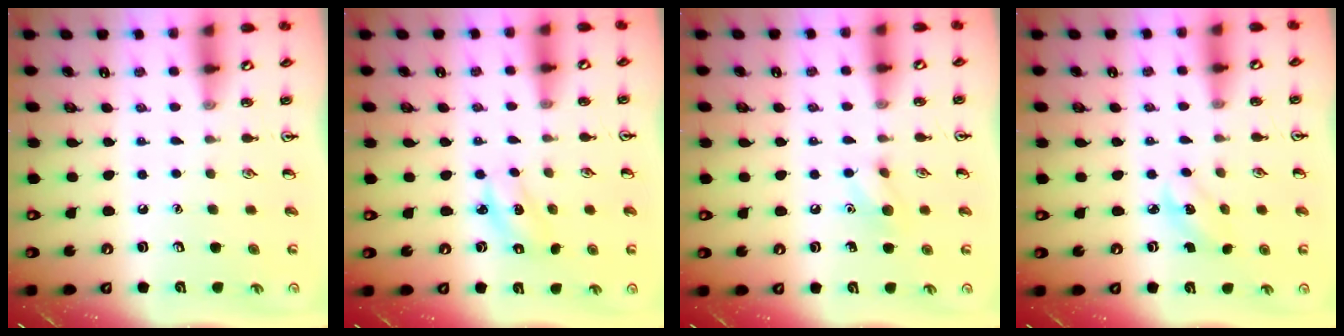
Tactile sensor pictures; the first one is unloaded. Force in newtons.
{"total": 2.2, "press": 2.1, "slide": 0.5}
{"total": 6.7, "press": 6.6, "slide": 1.5}
{"total": 2.9, "press": 2.8, "slide": 0.9}